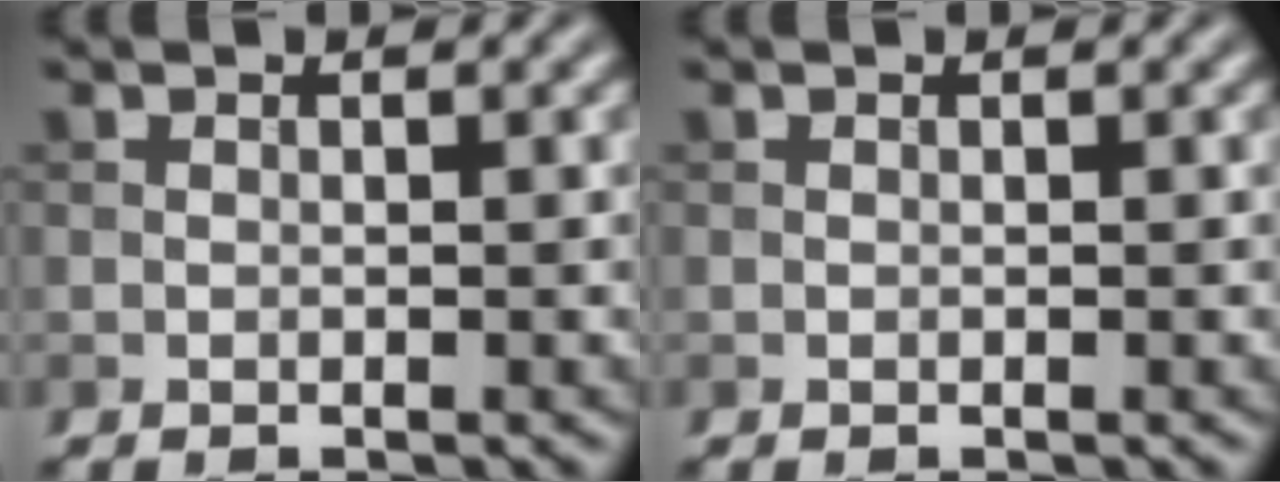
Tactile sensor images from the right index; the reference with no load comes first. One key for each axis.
{"total": 0.0}